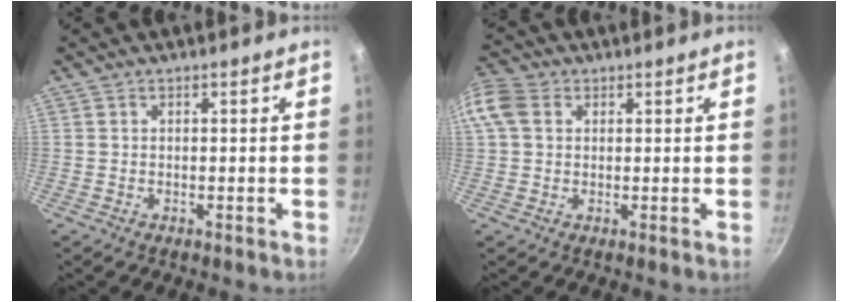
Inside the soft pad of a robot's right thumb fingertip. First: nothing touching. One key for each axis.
{"total": 6.8, "fx": 1.8, "fy": 5.1, "fz": 4.1, "tx": -0.084, "ty": 0.012, "tz": 0.023}